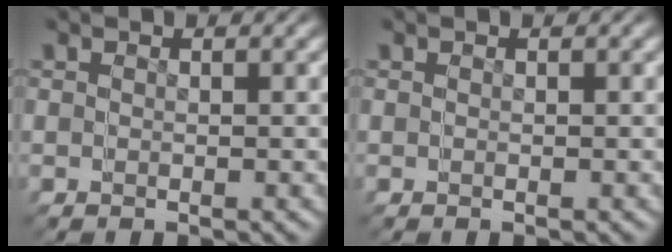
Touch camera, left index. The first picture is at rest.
{"total": 0.0}